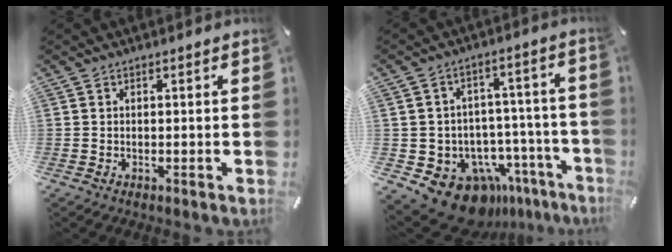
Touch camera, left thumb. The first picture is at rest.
{"total": 14.8, "force": [-9.8, 9.0, 6.5], "torque": [-0.083, 0.058, -0.157]}